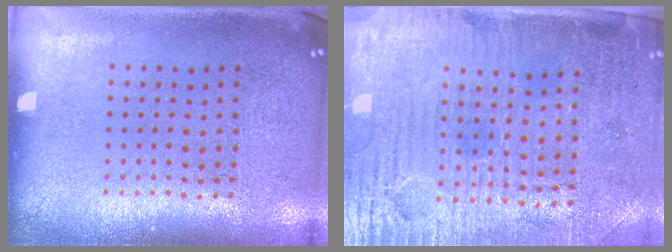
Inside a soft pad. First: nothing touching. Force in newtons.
{"total": 3.6, "press": 3.2, "slide": 1.5}